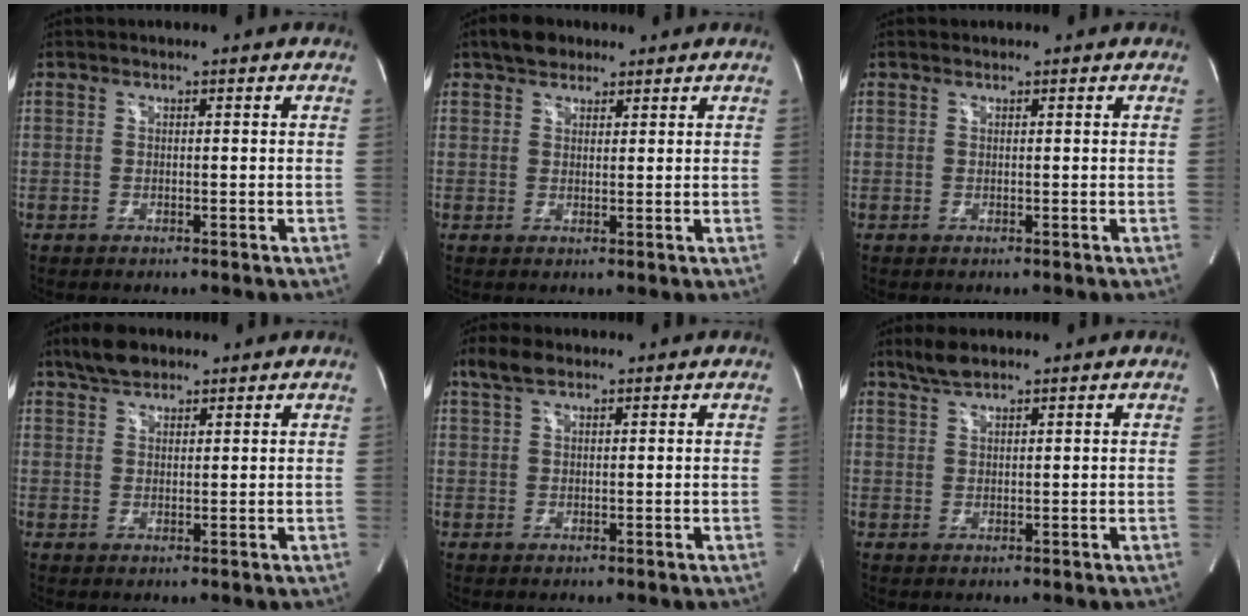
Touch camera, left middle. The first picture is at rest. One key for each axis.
{"total": 3.8, "fx": 2.8, "fy": 2.2, "fz": 1.4, "tx": -0.027, "ty": 0.018, "tz": 0.049}
{"total": 0.0}
{"total": 4.5, "fx": 3.6, "fy": 1.9, "fz": 1.9, "tx": -0.044, "ty": 0.014, "tz": 0.068}
{"total": 3.6, "fx": 2.5, "fy": 1.3, "fz": 2.2, "tx": -0.056, "ty": 0.018, "tz": 0.054}
{"total": 3.1, "fx": 2.6, "fy": 0.6, "fz": 1.6, "tx": -0.039, "ty": 0.010, "tz": 0.055}